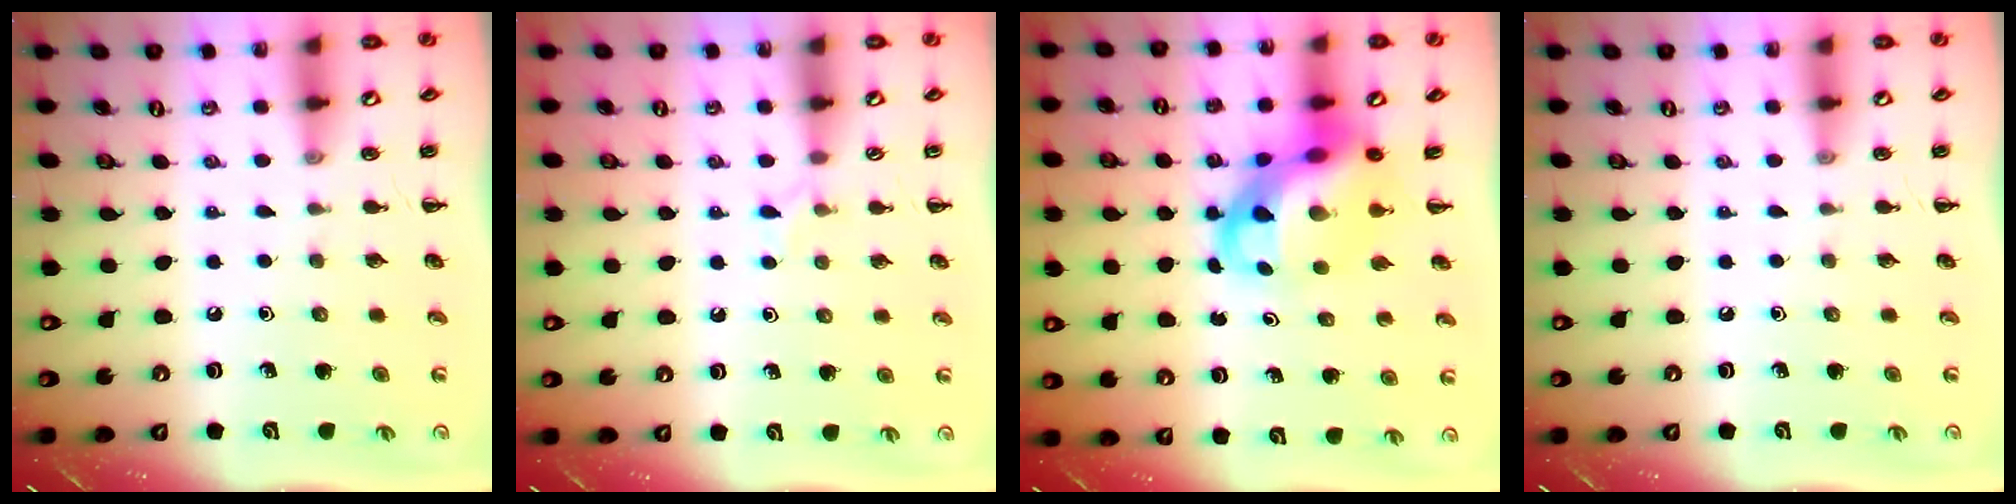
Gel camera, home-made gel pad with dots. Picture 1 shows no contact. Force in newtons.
{"total": 4.9, "press": 4.5, "slide": 1.9}
{"total": 10.4, "press": 10.1, "slide": 2.6}
{"total": 0.0}